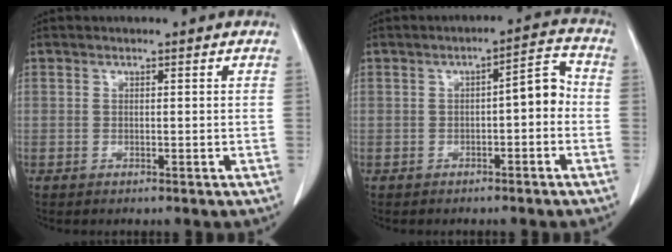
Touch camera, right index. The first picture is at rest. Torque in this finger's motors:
{"motor_torque": [0.64, -0.29, 0.22, 0.06]}